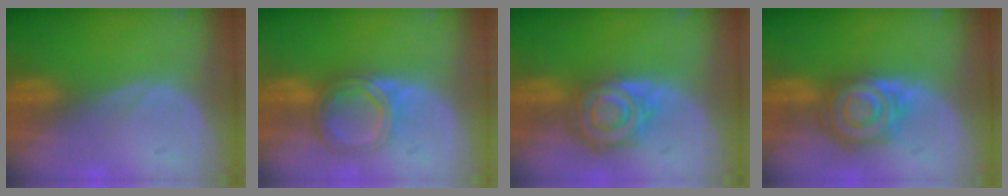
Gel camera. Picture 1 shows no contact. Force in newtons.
{"total": 6.1, "press": 5.4, "slide": 2.9}
{"total": 8.4, "press": 7.2, "slide": 4.3}
{"total": 8.1, "press": 7.1, "slide": 3.8}